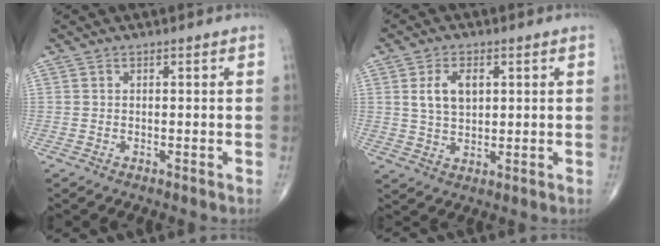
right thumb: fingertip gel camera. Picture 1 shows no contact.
{"total": 6.5, "force": [1.8, 3.9, 4.9], "torque": [-0.080, -0.004, 0.034]}